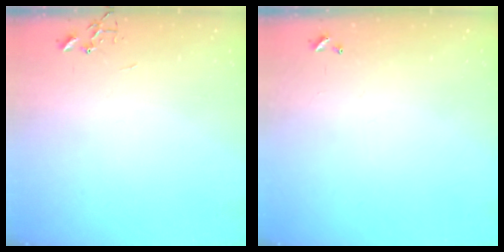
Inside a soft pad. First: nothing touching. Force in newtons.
{"total": 0.0}